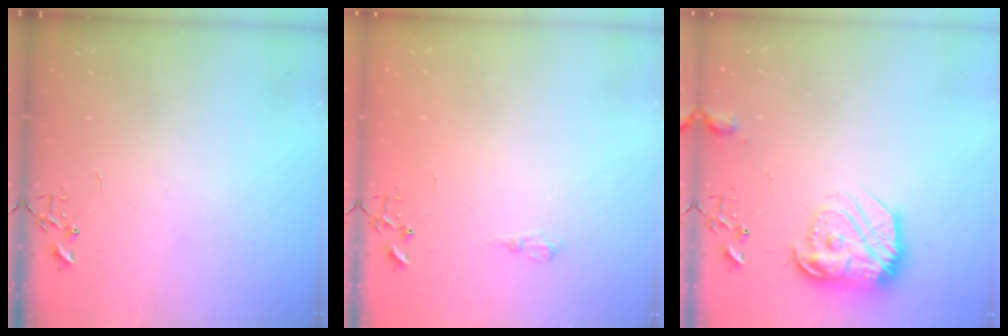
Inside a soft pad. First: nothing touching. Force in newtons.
{"total": 5.8, "press": 5.8, "slide": 0.7}
{"total": 17.9, "press": 17.9, "slide": 1.2}